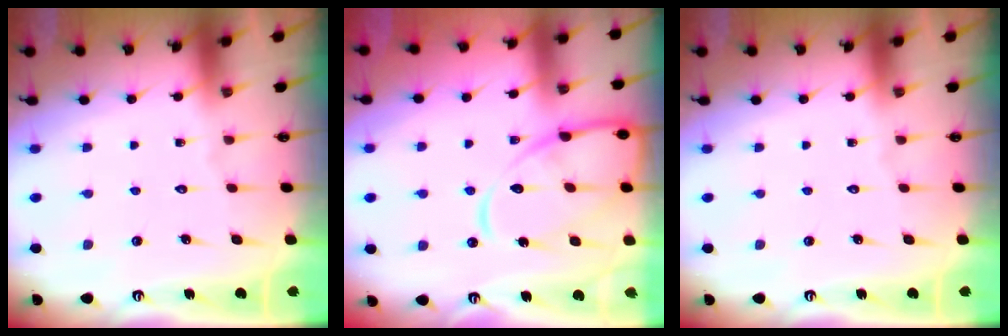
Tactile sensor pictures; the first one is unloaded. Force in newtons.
{"total": 14.1, "press": 14.1, "slide": 1.3}
{"total": 0.0}